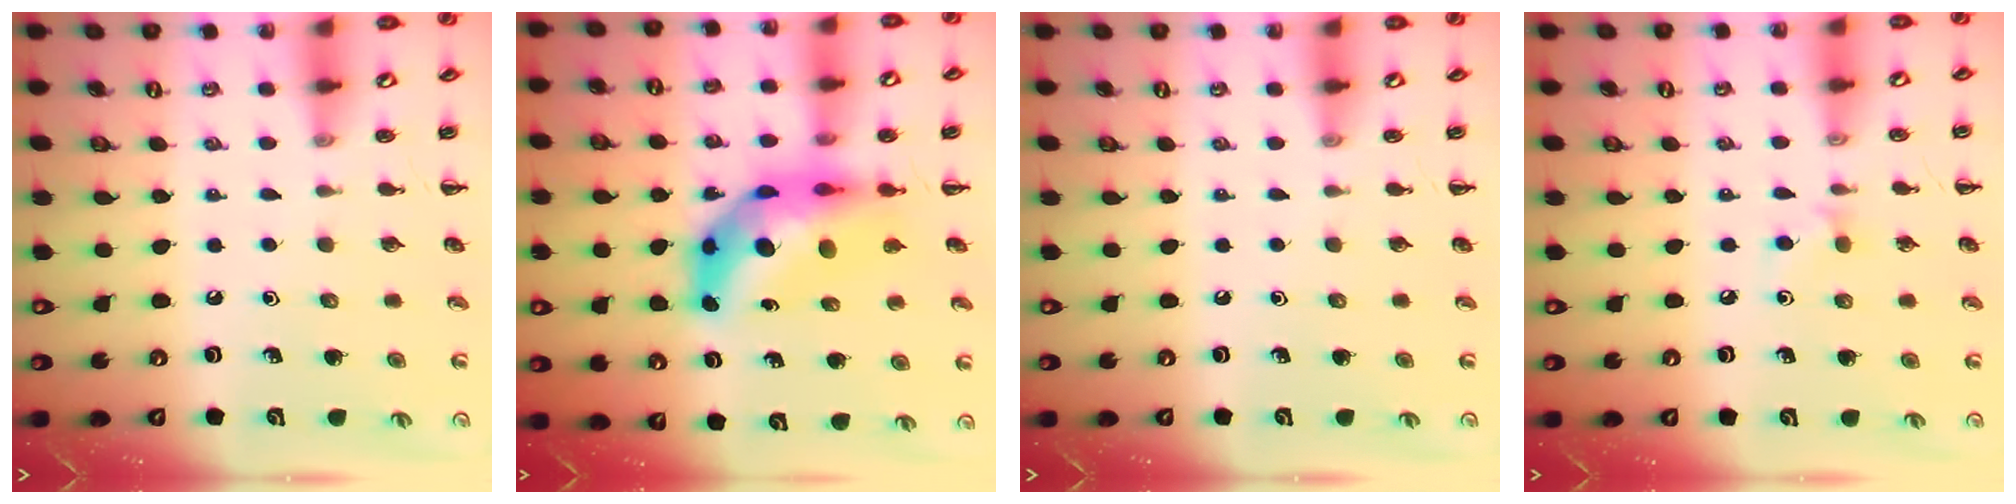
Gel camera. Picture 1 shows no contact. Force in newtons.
{"total": 10.5, "press": 10.0, "slide": 3.2}
{"total": 0.0}
{"total": 4.6, "press": 4.4, "slide": 1.4}